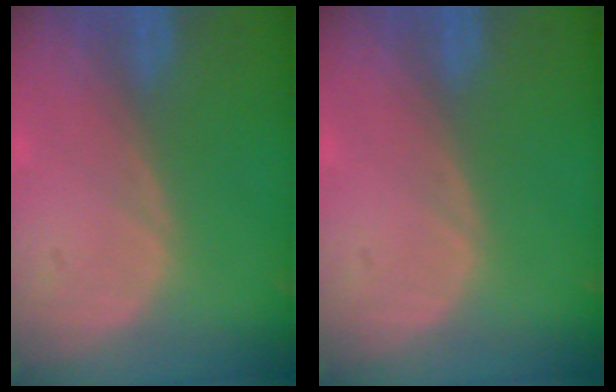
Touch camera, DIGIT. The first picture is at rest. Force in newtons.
{"total": 0.0}